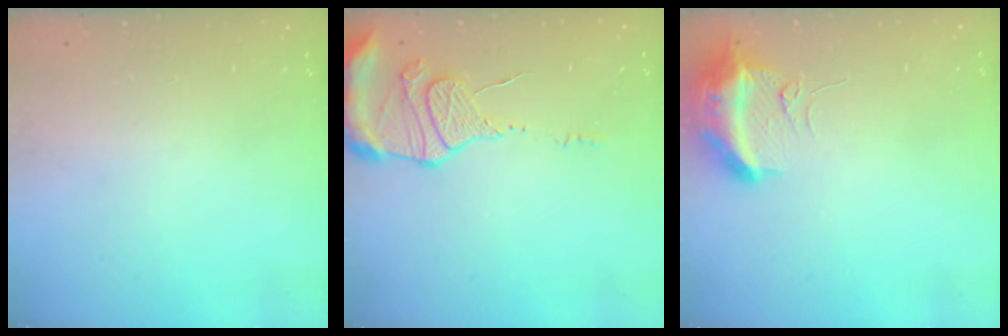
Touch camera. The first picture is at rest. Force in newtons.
{"total": 12.5, "press": 12.4, "slide": 1.1}
{"total": 11.0, "press": 10.9, "slide": 1.3}